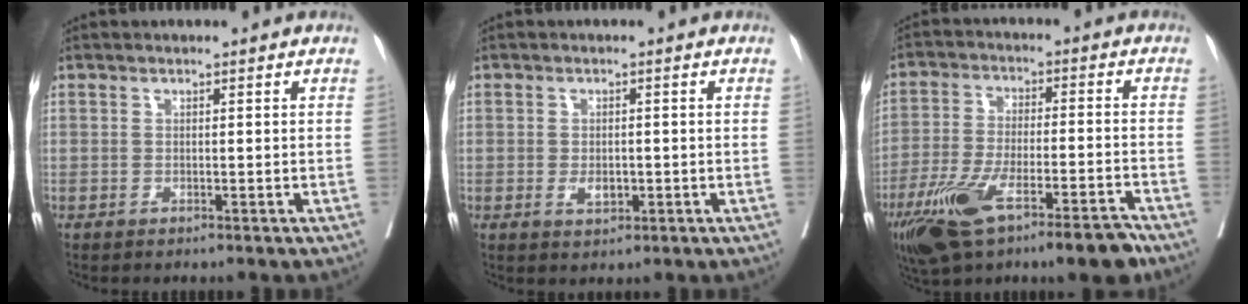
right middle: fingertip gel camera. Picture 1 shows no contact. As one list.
[{"total": 2.5, "force": [-0.6, 1.5, 1.9], "torque": [-0.029, 0.001, -0.004]}, {"total": 15.1, "force": [-9.6, 3.4, 11.2], "torque": [-0.195, -0.016, -0.162]}]